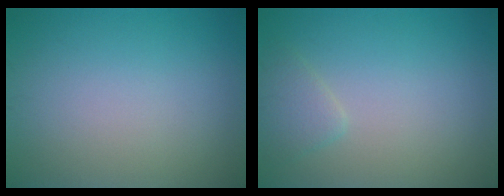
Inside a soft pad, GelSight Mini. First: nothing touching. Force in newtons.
{"total": 1.6, "press": 1.6, "slide": 0.2}